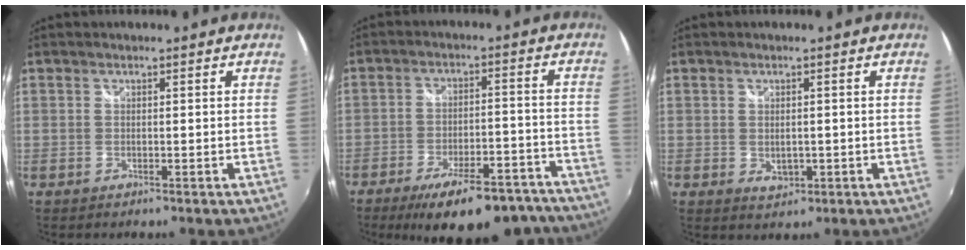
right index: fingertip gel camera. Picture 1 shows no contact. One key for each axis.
{"total": 19.6, "fx": -15.9, "fy": 6.4, "fz": 9.6, "tx": -0.157, "ty": -0.003, "tz": -0.208}
{"total": 3.0, "fx": -0.4, "fy": 2.1, "fz": 2.1, "tx": -0.035, "ty": -0.005, "tz": -0.003}